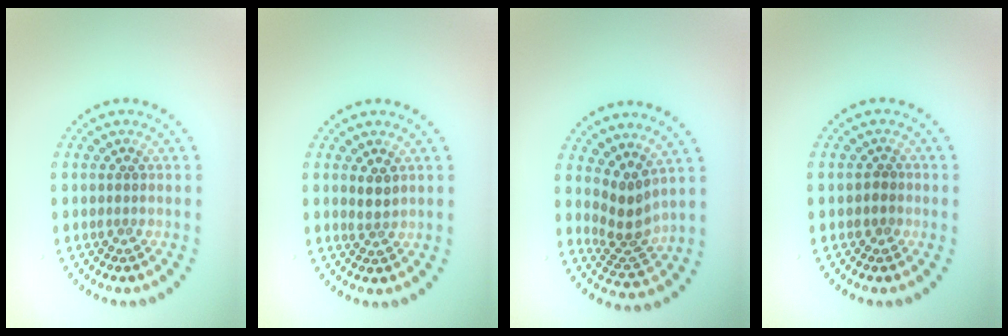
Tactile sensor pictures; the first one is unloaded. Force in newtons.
{"total": 1.4, "press": 1.1, "slide": 0.8}
{"total": 2.9, "press": 2.2, "slide": 1.9}
{"total": 0.9, "press": 0.6, "slide": 0.6}